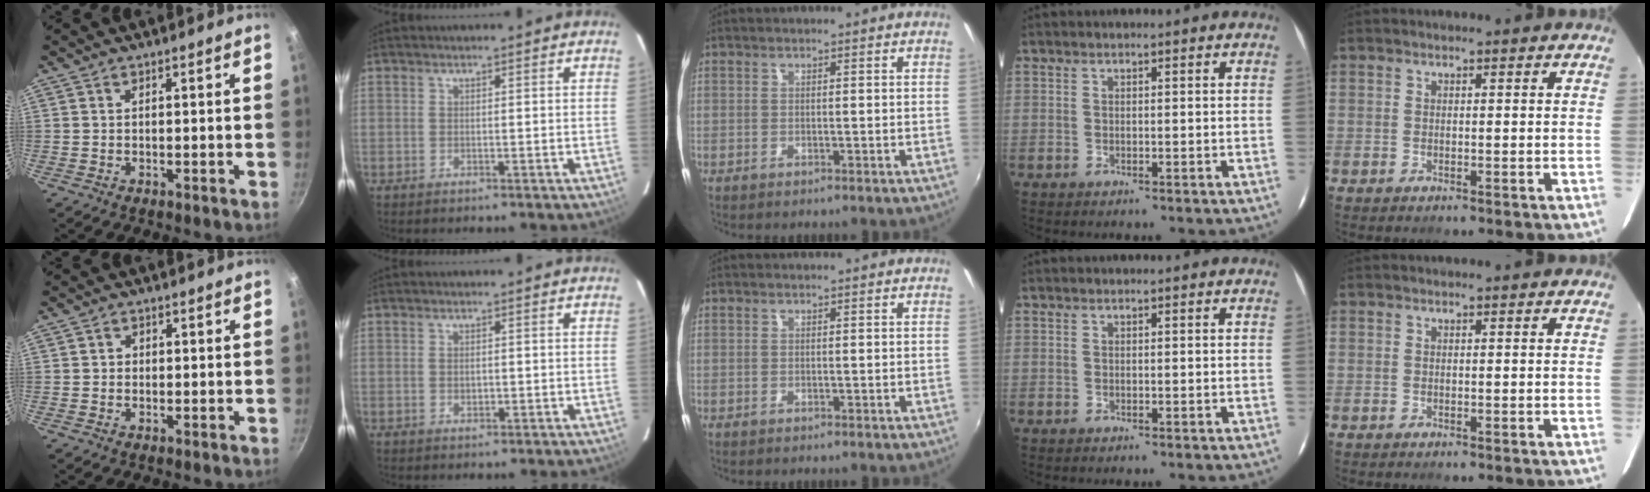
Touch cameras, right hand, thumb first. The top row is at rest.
{"thumb": {"total": 1.1, "force": [0.0, 1.1, 0.3], "torque": [-0.001, 0.002, -0.001]}, "index": {"total": 1.3, "force": [-0.1, 1.0, 0.8], "torque": [-0.012, 0.001, -0.002]}}